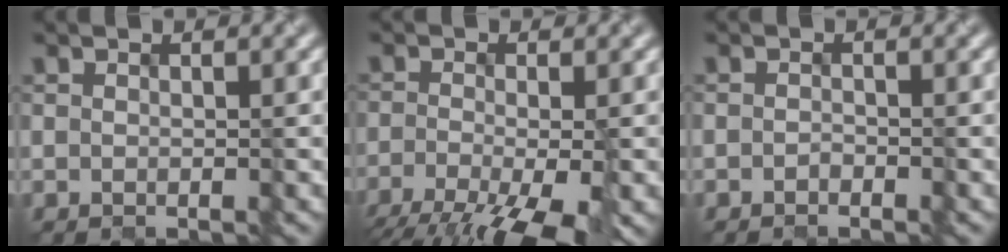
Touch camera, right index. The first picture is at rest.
{"total": 8.5, "force": [-5.3, 2.9, 6.0], "torque": [-0.092, -0.023, -0.086]}
{"total": 0.7, "force": [-0.7, 0.1, 0.0], "torque": [-0.002, 0.000, -0.010]}